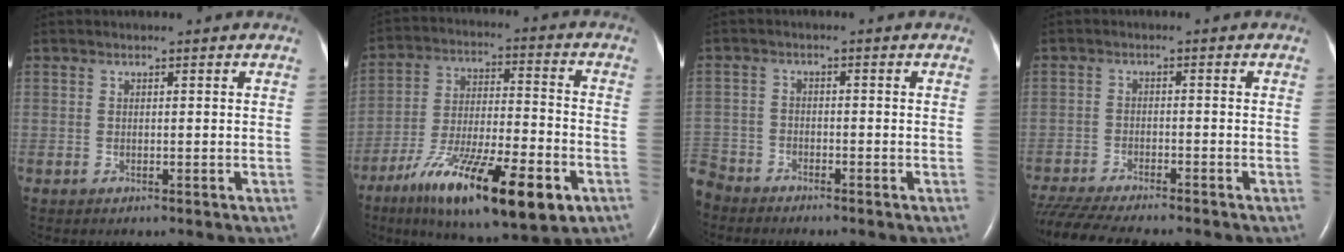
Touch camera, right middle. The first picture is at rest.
{"total": 20.1, "force": [-10.8, 4.2, 16.5], "torque": [-0.259, -0.028, -0.174]}
{"total": 4.8, "force": [-4.6, 1.5, 0.1], "torque": [0.006, -0.009, -0.093]}
{"total": 13.2, "force": [-11.7, 1.4, 6.1], "torque": [-0.106, -0.023, -0.180]}